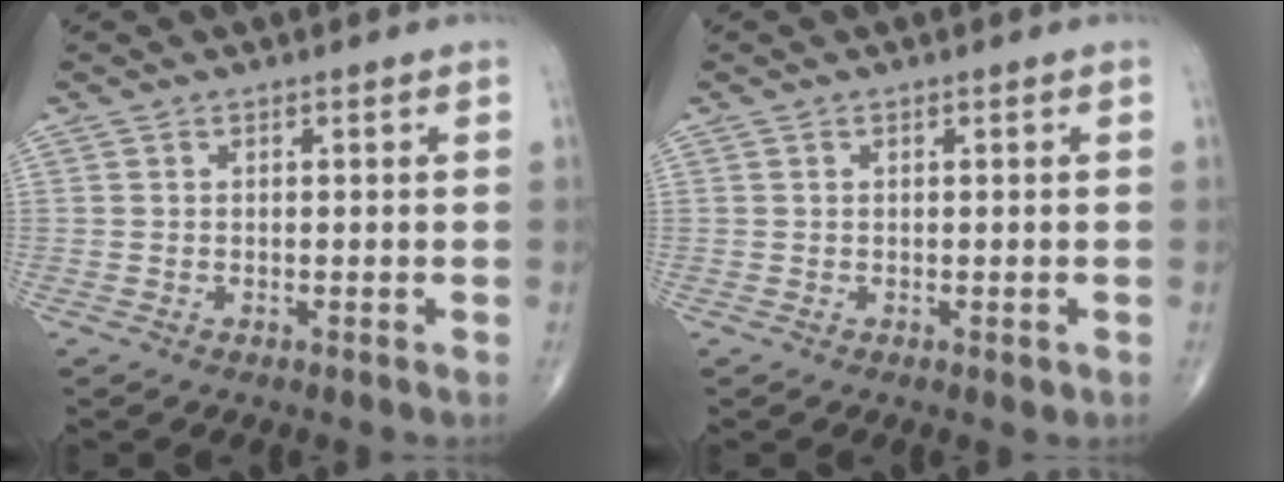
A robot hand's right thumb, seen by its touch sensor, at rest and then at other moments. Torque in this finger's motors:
{"motor_torque": [0.15, 0.04, 0.11, 0.02, 0.02]}